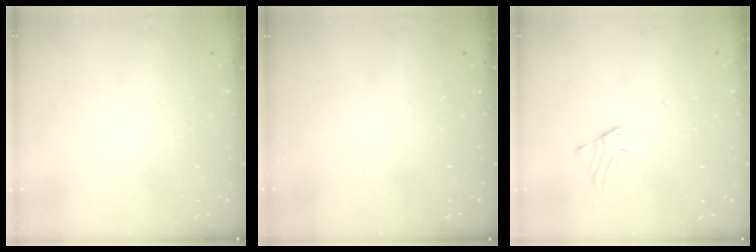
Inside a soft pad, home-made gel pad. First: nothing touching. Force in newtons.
{"total": 0.0}
{"total": 2.3, "press": 2.3, "slide": 0.2}